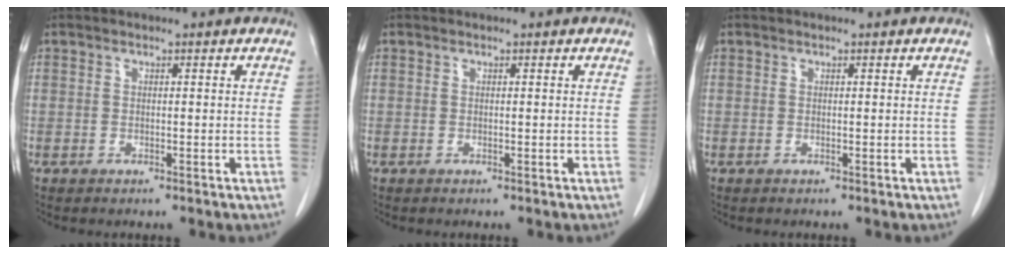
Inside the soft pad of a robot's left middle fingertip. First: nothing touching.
{"total": 0.0}
{"total": 0.0}